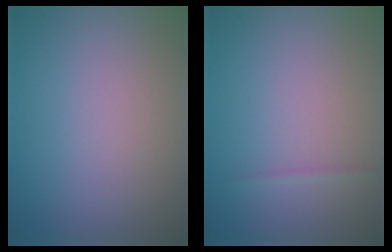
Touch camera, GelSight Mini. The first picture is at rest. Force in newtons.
{"total": 0.5, "press": 0.5, "slide": 0.0}